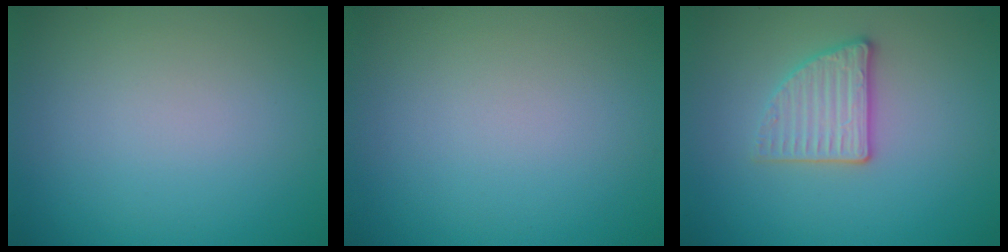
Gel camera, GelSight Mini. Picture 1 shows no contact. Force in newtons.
{"total": 0.0}
{"total": 2.9, "press": 2.7, "slide": 1.1}